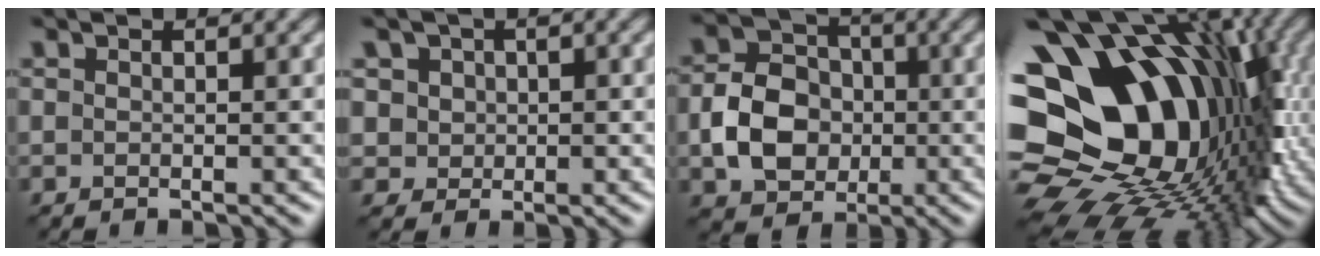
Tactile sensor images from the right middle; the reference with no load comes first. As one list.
[{"total": 4.4, "force": [1.7, 3.7, 1.6], "torque": [-0.027, 0.010, 0.022]}, {"total": 5.8, "force": [-1.7, 4.5, 3.3], "torque": [-0.061, 0.004, -0.034]}, {"total": 18.8, "force": [1.0, 13.6, 13.0], "torque": [-0.207, 0.007, 0.034]}]